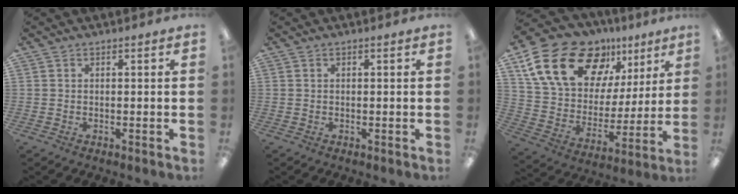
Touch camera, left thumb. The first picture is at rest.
{"total": 0.0}
{"total": 22.4, "force": [13.1, 13.3, 12.3], "torque": [-0.213, -0.060, 0.242]}